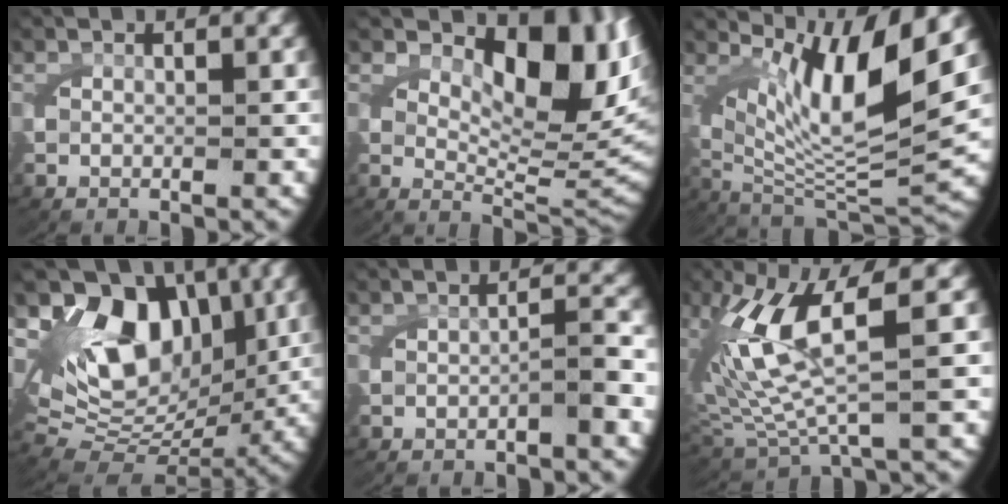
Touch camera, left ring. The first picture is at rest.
{"total": 9.7, "force": [3.4, 4.4, 7.9], "torque": [-0.102, -0.007, 0.054]}
{"total": 12.2, "force": [3.6, 5.7, 10.1], "torque": [-0.185, -0.011, 0.063]}
{"total": 15.0, "force": [3.6, 11.1, 9.5], "torque": [-0.182, -0.007, 0.058]}
{"total": 1.7, "force": [-0.9, 0.4, 1.4], "torque": [-0.016, 0.002, -0.015]}
{"total": 8.5, "force": [1.5, 4.3, 7.1], "torque": [-0.157, 0.001, 0.034]}